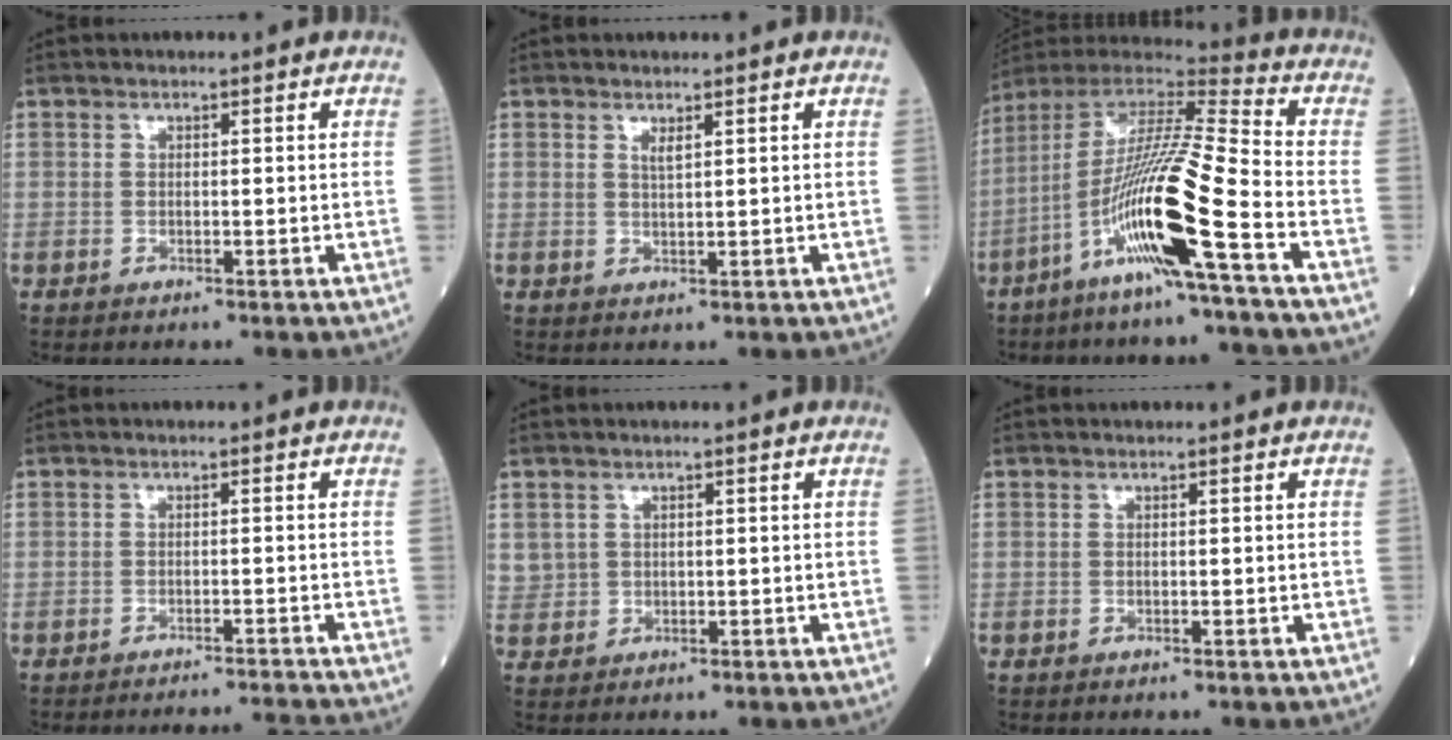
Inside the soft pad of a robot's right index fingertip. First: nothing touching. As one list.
[{"total": 1.2, "force": [0.8, 0.0, 0.9], "torque": [-0.022, -0.007, 0.015]}, {"total": 17.3, "force": [-7.1, -0.7, 15.8], "torque": [-0.310, -0.016, -0.141]}, {"total": 6.5, "force": [-6.1, -2.2, 0.3], "torque": [0.000, -0.006, -0.083]}, {"total": 2.6, "force": [0.9, 2.4, 0.3], "torque": [0.002, 0.006, 0.022]}, {"total": 0.0}]